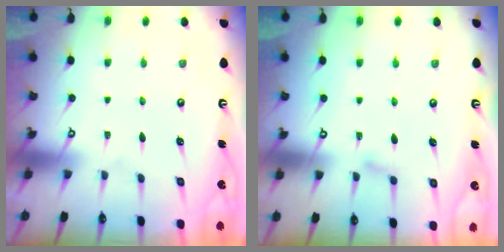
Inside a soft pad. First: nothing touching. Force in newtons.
{"total": 4.3, "press": 4.2, "slide": 0.6}